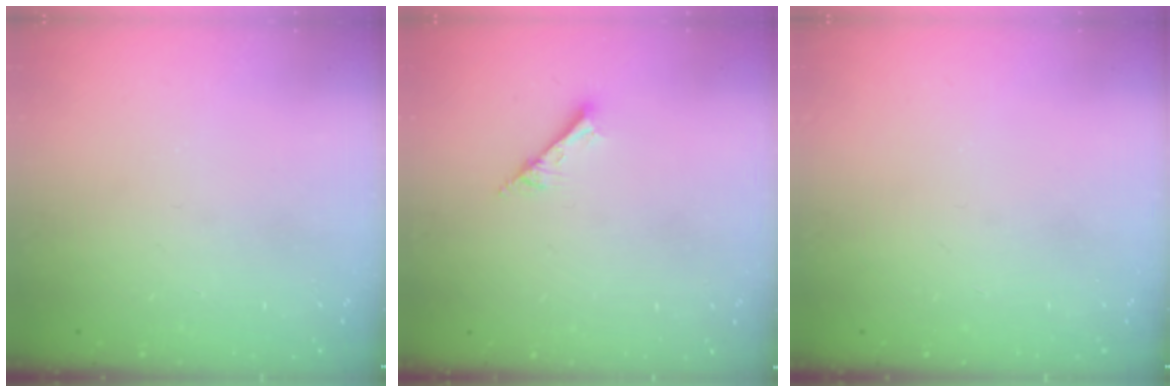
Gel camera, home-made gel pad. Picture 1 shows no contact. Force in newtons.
{"total": 3.1, "press": 3.1, "slide": 0.0}
{"total": 0.0}